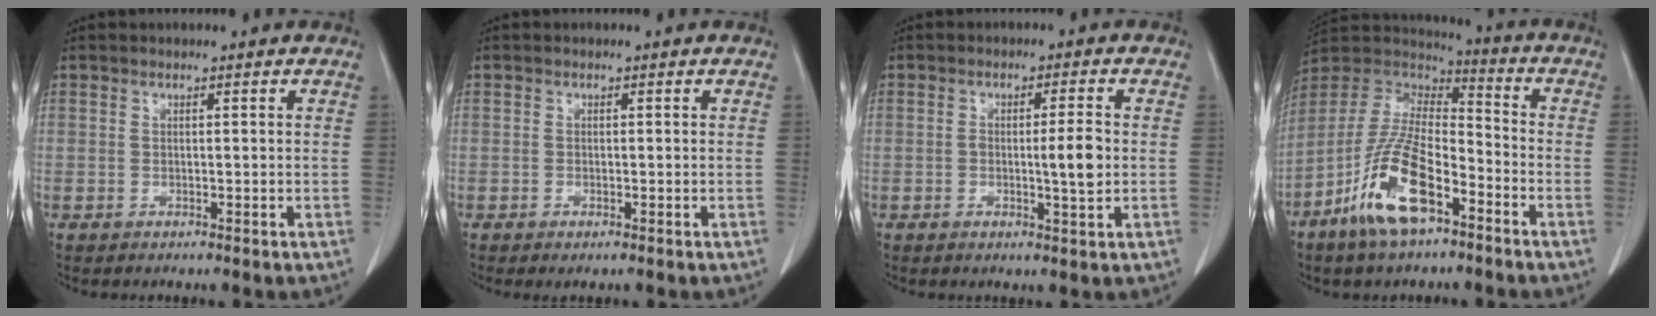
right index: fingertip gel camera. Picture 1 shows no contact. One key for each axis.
{"total": 0.8, "fx": -0.5, "fy": 0.2, "fz": 0.6, "tx": -0.009, "ty": -0.002, "tz": -0.006}
{"total": 4.3, "fx": -0.3, "fy": 0.5, "fz": 4.3, "tx": -0.066, "ty": -0.001, "tz": -0.004}
{"total": 14.6, "fx": -7.5, "fy": 4.8, "fz": 11.6, "tx": -0.237, "ty": 0.000, "tz": -0.140}